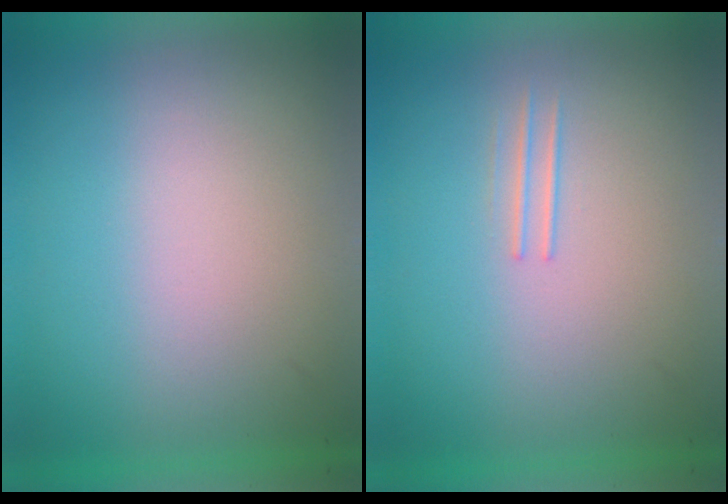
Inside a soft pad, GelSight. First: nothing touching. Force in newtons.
{"total": 1.2}